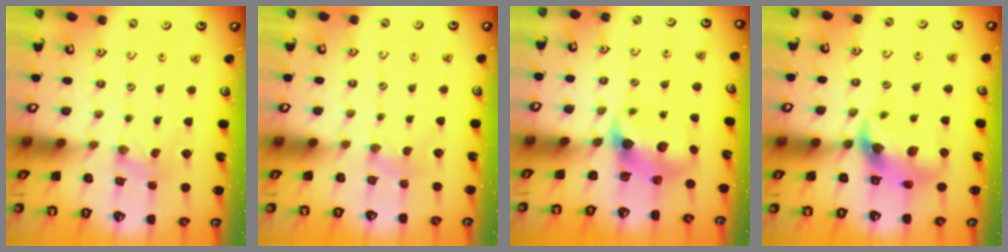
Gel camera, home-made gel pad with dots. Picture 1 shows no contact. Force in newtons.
{"total": 2.7, "press": 2.7, "slide": 0.5}
{"total": 7.0, "press": 7.0, "slide": 1.1}
{"total": 11.2, "press": 11.1, "slide": 1.7}